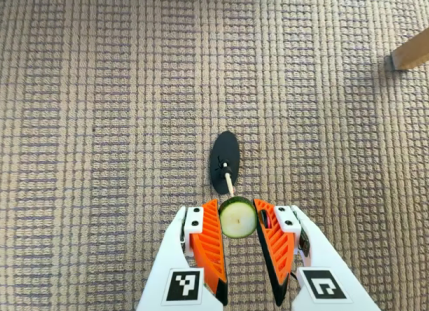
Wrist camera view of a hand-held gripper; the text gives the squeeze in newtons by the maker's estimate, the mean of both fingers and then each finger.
{"total": 8.6, "left": 8.7, "right": 8.5}